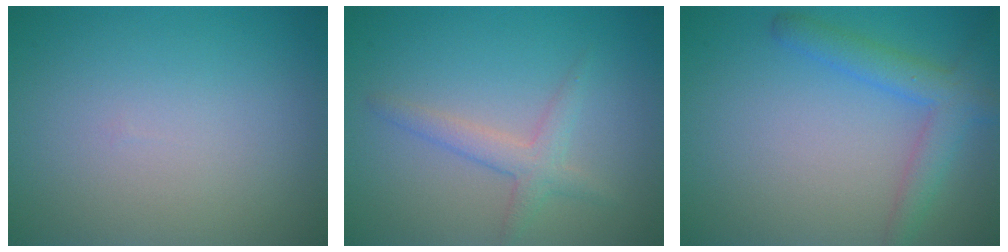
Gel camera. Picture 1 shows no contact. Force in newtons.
{"total": 2.3, "press": 2.3, "slide": 0.1}
{"total": 3.5, "press": 3.5, "slide": 0.2}